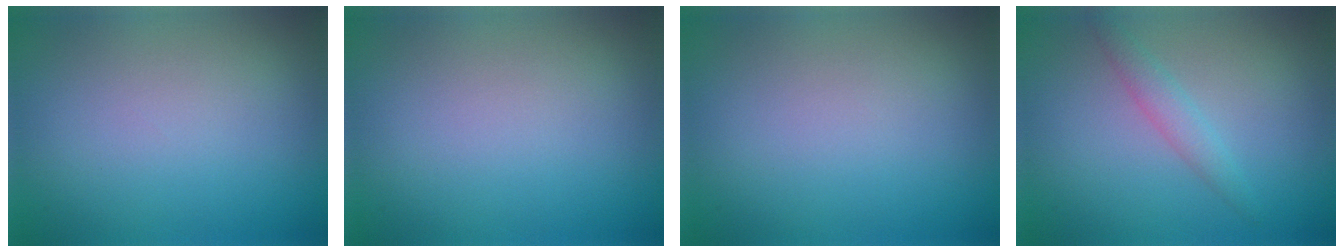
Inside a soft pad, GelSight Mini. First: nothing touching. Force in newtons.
{"total": 0.0}
{"total": 0.0}
{"total": 1.8, "press": 1.8, "slide": 0.1}